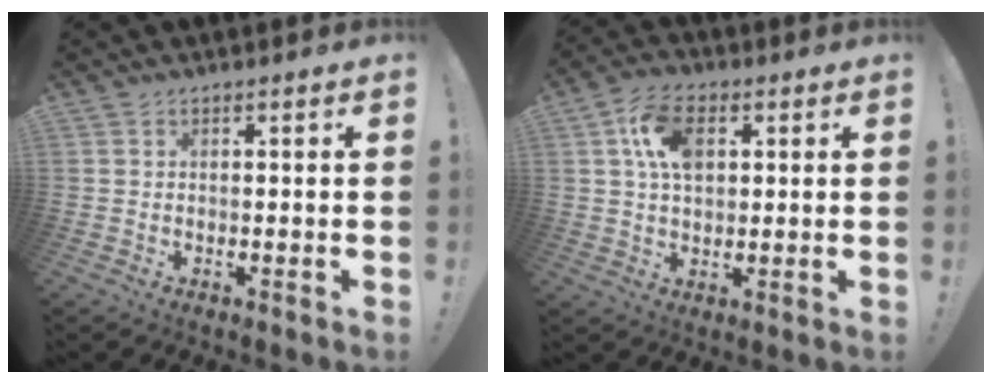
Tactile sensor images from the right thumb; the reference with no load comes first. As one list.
[{"total": 11.0, "force": [3.2, 7.0, 7.8], "torque": [-0.143, 0.010, 0.061]}]